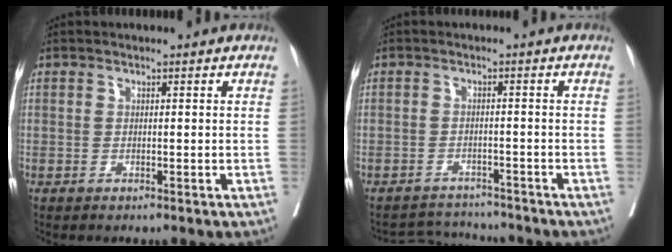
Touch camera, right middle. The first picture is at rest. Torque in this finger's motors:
{"motor_torque": [-0.81, -0.64, -0.15, -0.11]}